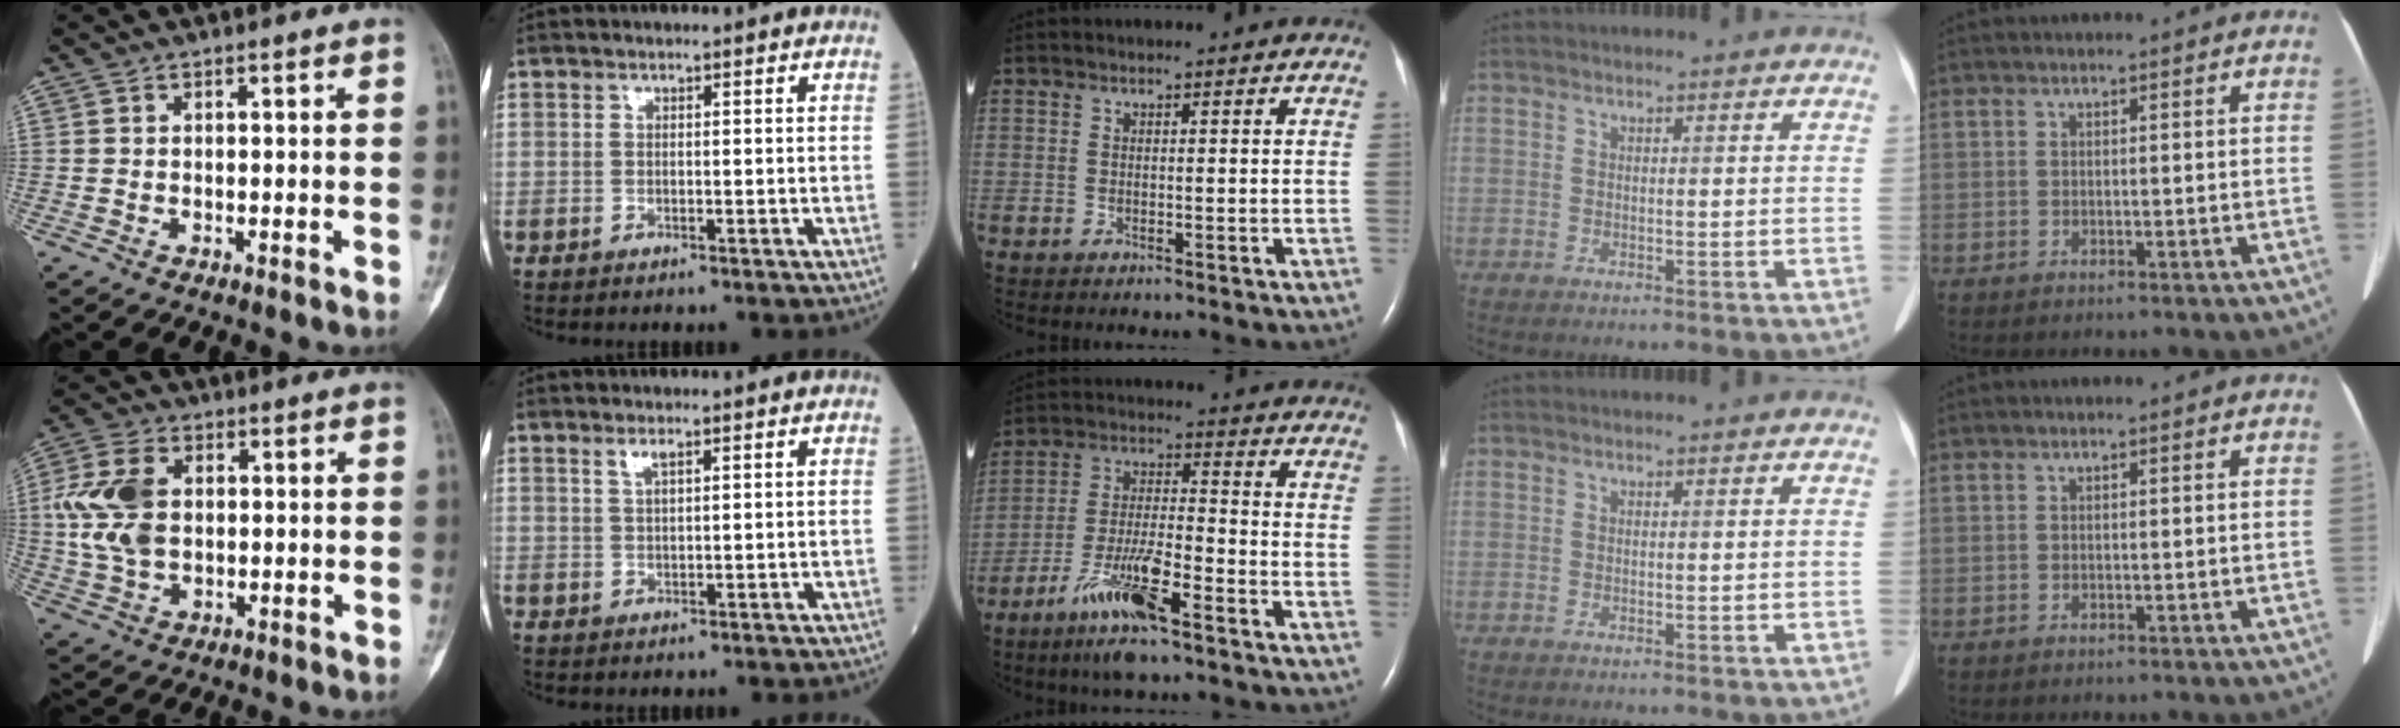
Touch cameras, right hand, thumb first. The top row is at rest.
{"thumb": {"total": 11.6, "force": [1.2, 7.8, 8.6], "torque": [-0.179, 0.007, 0.027]}, "index": {"total": 1.9, "force": [1.2, 0.3, 1.5], "torque": [-0.032, 0.001, 0.026]}, "middle": {"total": 11.5, "force": [-7.1, 1.3, 8.9], "torque": [-0.177, -0.022, -0.130]}}